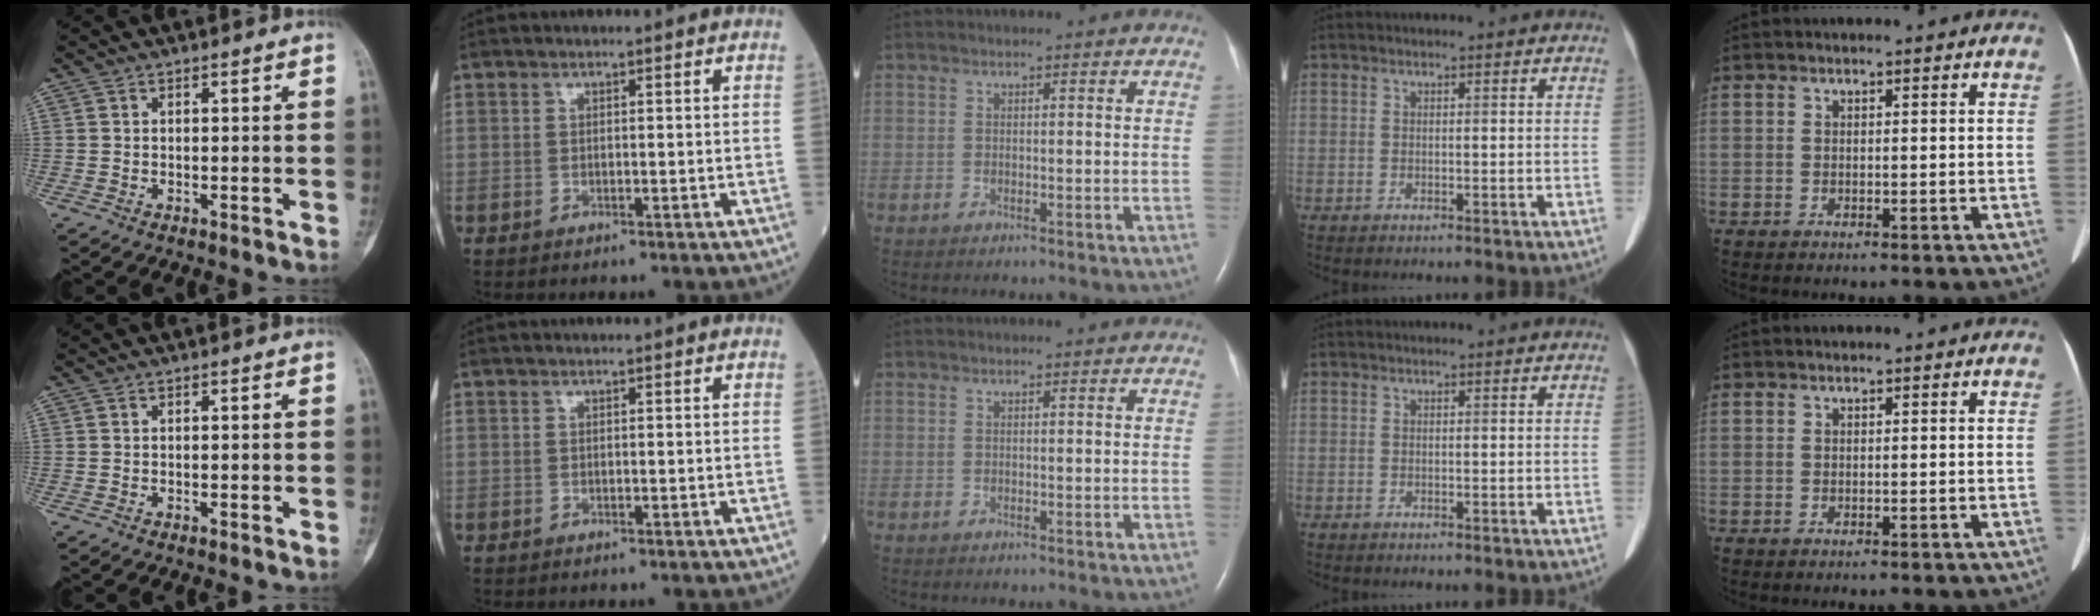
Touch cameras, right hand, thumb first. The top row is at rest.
{}